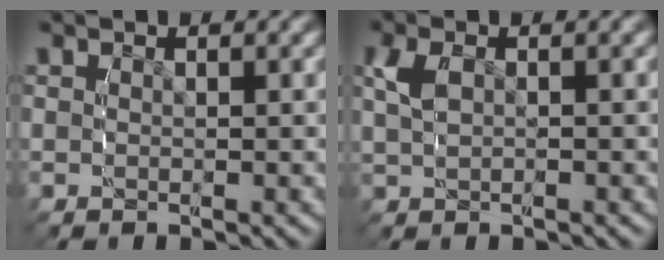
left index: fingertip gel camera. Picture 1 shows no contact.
{"total": 1.9, "force": [-0.5, 1.2, 1.4], "torque": [-0.045, 0.003, -0.005]}